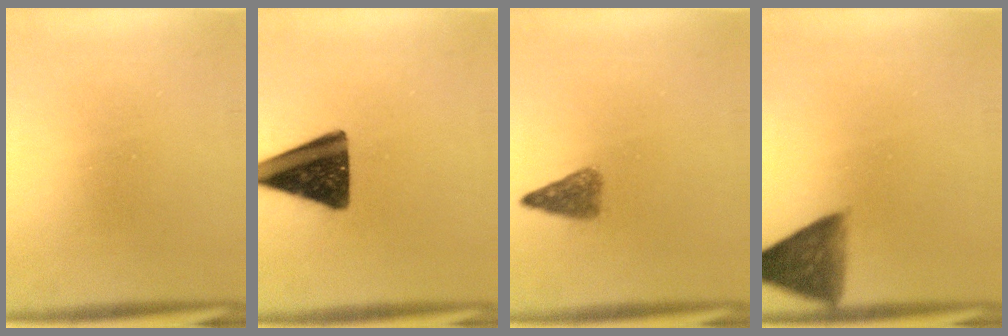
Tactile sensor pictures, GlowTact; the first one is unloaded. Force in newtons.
{"total": 13.8}
{"total": 3.2}
{"total": 8.0}